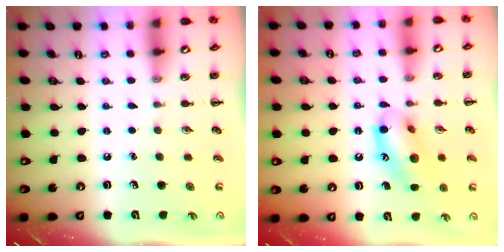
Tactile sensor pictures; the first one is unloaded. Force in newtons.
{"total": 14.2, "press": 14.0, "slide": 2.1}